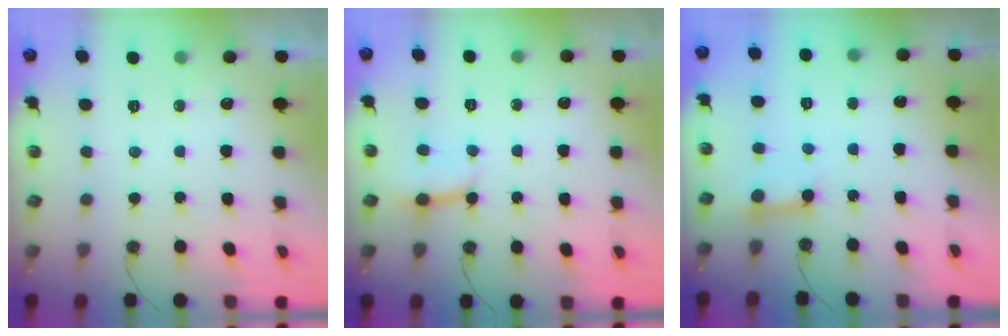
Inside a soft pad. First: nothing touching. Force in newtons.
{"total": 3.6, "press": 3.6, "slide": 0.5}
{"total": 3.7, "press": 3.7, "slide": 0.3}